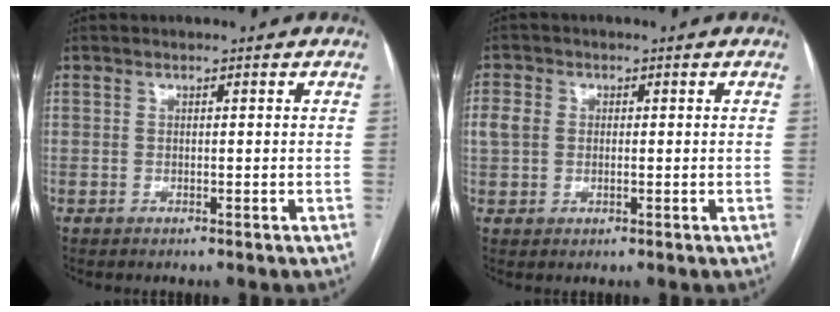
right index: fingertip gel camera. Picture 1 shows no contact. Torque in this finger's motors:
{"motor_torque": [0.40, 0.25, 0.24, 0.04]}